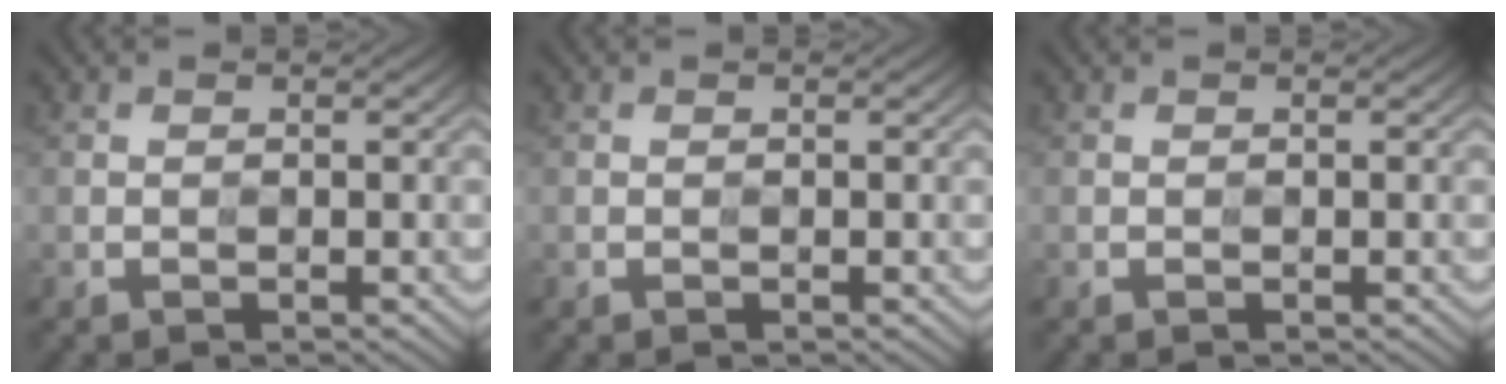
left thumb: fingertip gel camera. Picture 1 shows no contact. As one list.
[{"total": 0.0}, {"total": 0.0}]